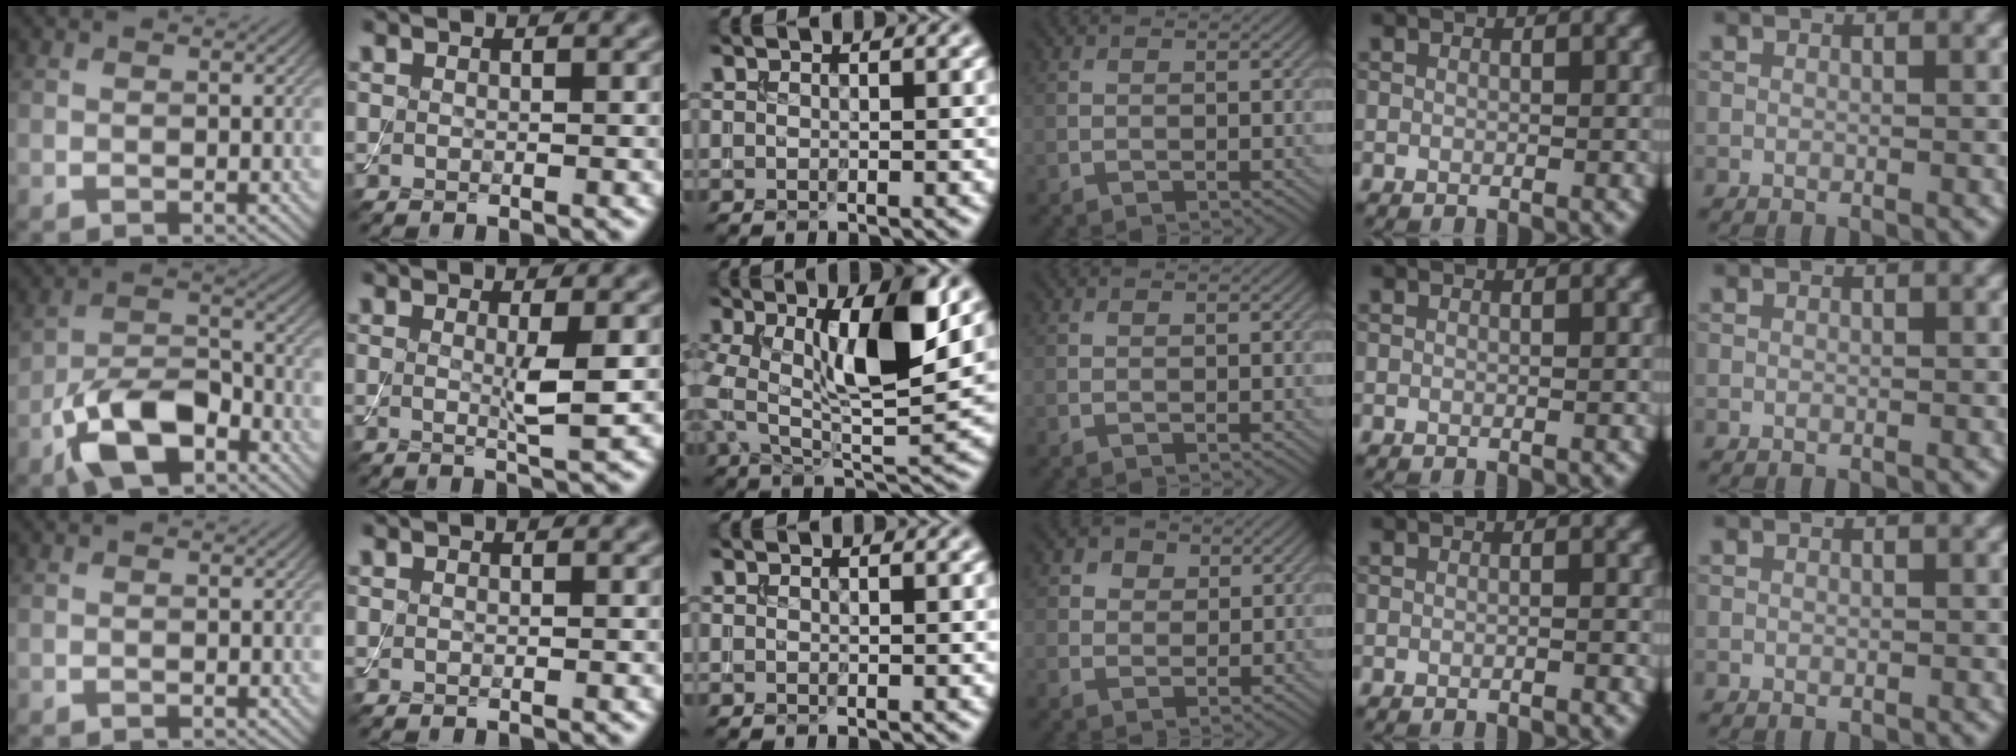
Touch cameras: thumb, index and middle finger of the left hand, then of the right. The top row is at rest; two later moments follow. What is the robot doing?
{"motion": "assemble", "object": "toy tower of hanoi"}